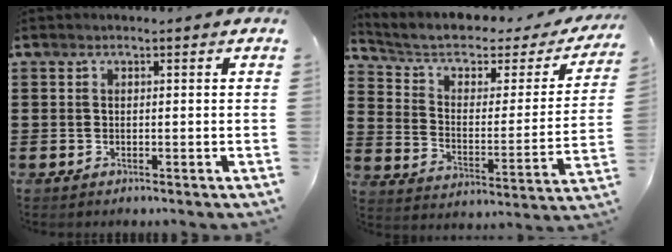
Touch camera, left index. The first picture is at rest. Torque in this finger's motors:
{"motor_torque": [2.14, 0.00, 0.27, 0.04]}